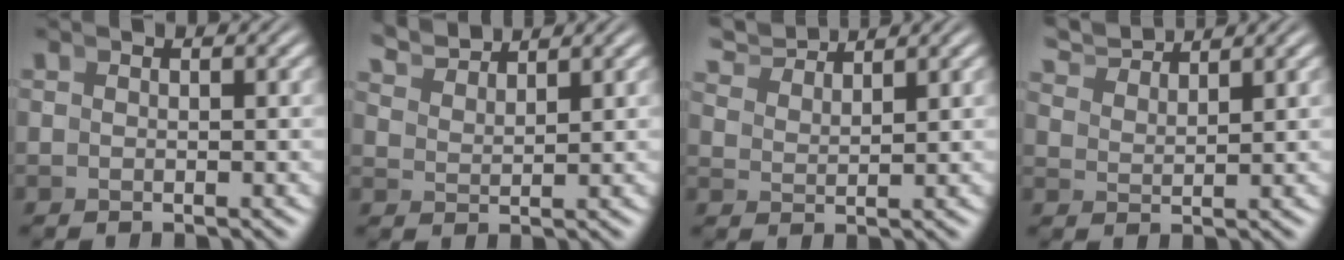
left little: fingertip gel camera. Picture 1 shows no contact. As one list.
[{"total": 3.6, "force": [3.5, 0.2, 0.8], "torque": [-0.011, 0.010, 0.065]}, {"total": 4.3, "force": [4.2, 0.3, 1.0], "torque": [-0.015, 0.018, 0.072]}, {"total": 4.3, "force": [4.2, 0.3, 1.1], "torque": [-0.018, 0.016, 0.073]}]